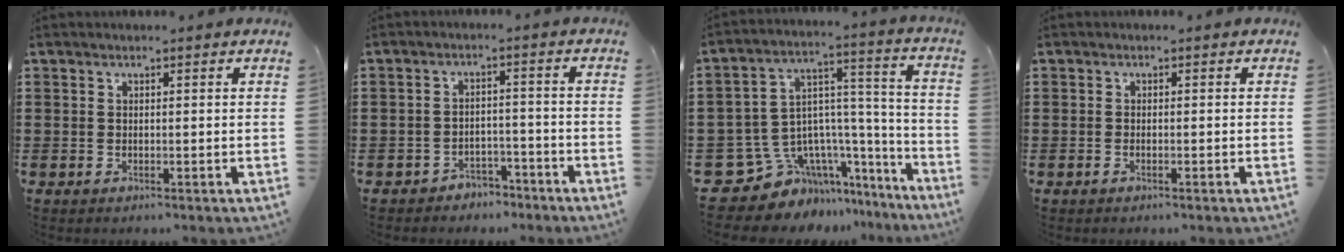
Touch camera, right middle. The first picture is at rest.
{"total": 3.2, "force": [-3.1, 0.8, -0.1], "torque": [-0.007, 0.003, -0.068]}
{"total": 9.4, "force": [-5.9, 7.0, 2.1], "torque": [-0.076, -0.009, -0.103]}
{"total": 0.6, "force": [-0.4, 0.1, 0.4], "torque": [-0.009, -0.003, -0.007]}